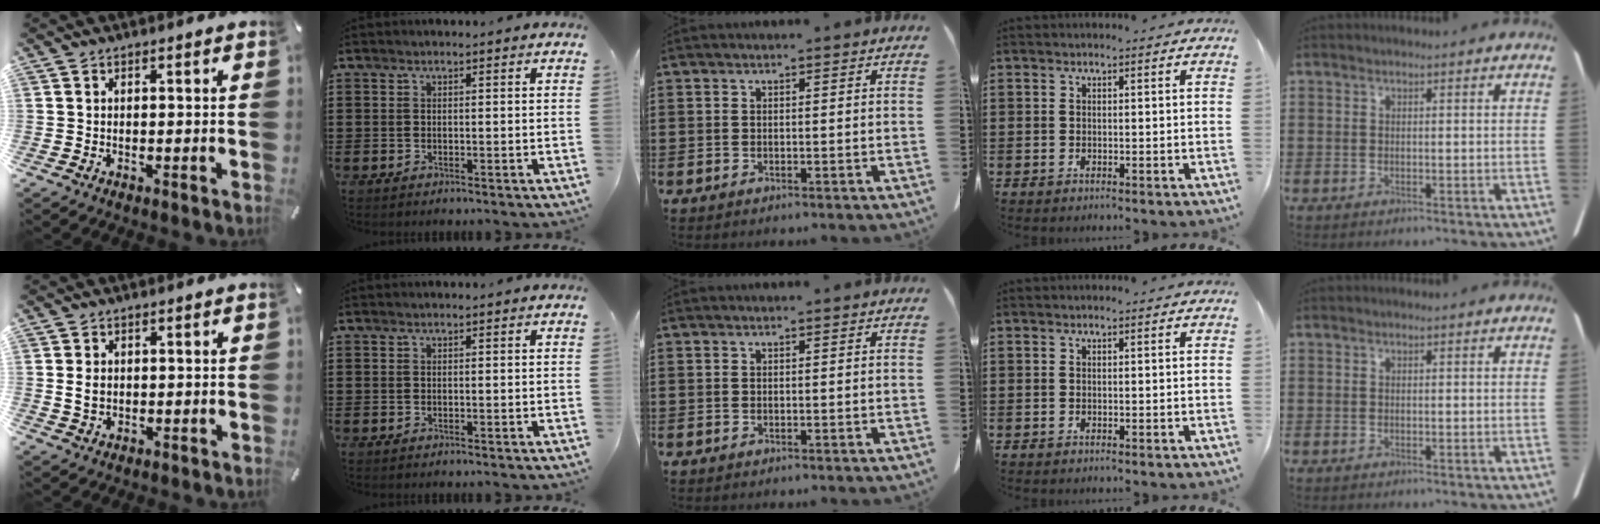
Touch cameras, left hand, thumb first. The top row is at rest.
{"thumb": {"total": 2.9, "force": [0.2, 2.2, 1.8], "torque": [-0.028, 0.002, 0.002]}}